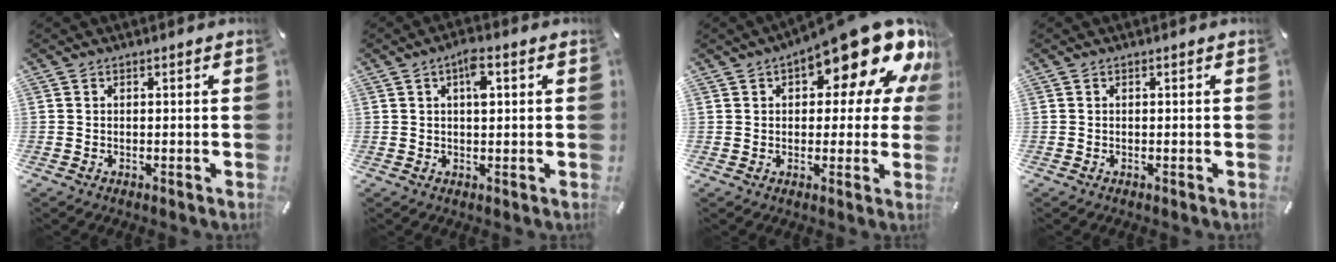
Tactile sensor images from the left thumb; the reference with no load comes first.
{"total": 4.2, "force": [1.2, 1.5, 3.7], "torque": [-0.061, 0.001, 0.015]}
{"total": 20.3, "force": [11.1, 7.8, 15.1], "torque": [-0.200, -0.077, 0.180]}
{"total": 0.0}